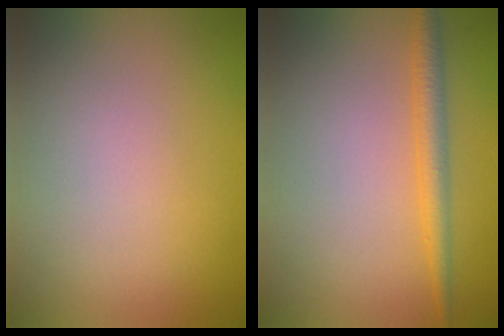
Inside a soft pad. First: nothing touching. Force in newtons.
{"total": 2.4, "press": 2.4, "slide": 0.1}